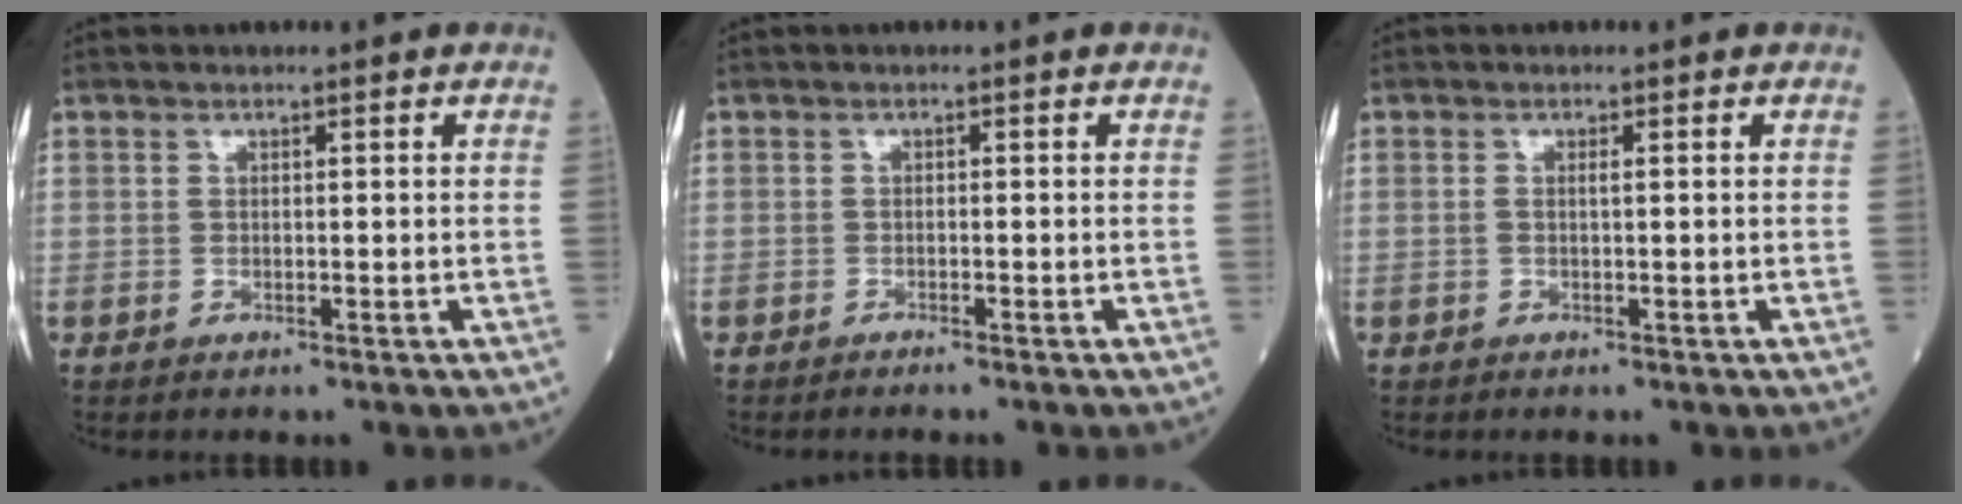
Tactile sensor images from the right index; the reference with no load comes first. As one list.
[{"total": 1.5, "force": [-1.3, 0.0, 0.6], "torque": [-0.009, 0.000, -0.015]}, {"total": 0.7, "force": [0.1, 0.0, 0.7], "torque": [-0.017, -0.001, -0.001]}]